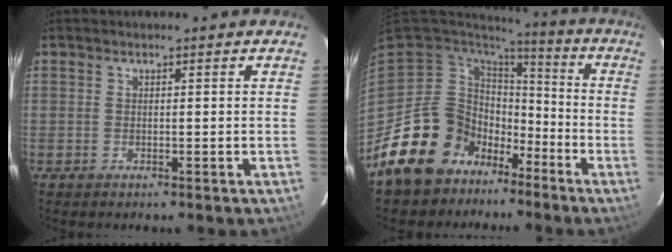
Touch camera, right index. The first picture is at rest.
{"total": 15.9, "force": [-10.4, 11.6, 2.9], "torque": [-0.087, 0.037, -0.166]}